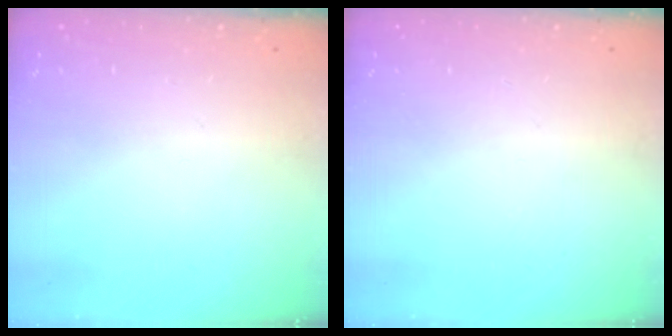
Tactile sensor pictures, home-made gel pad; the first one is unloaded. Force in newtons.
{"total": 0.0}